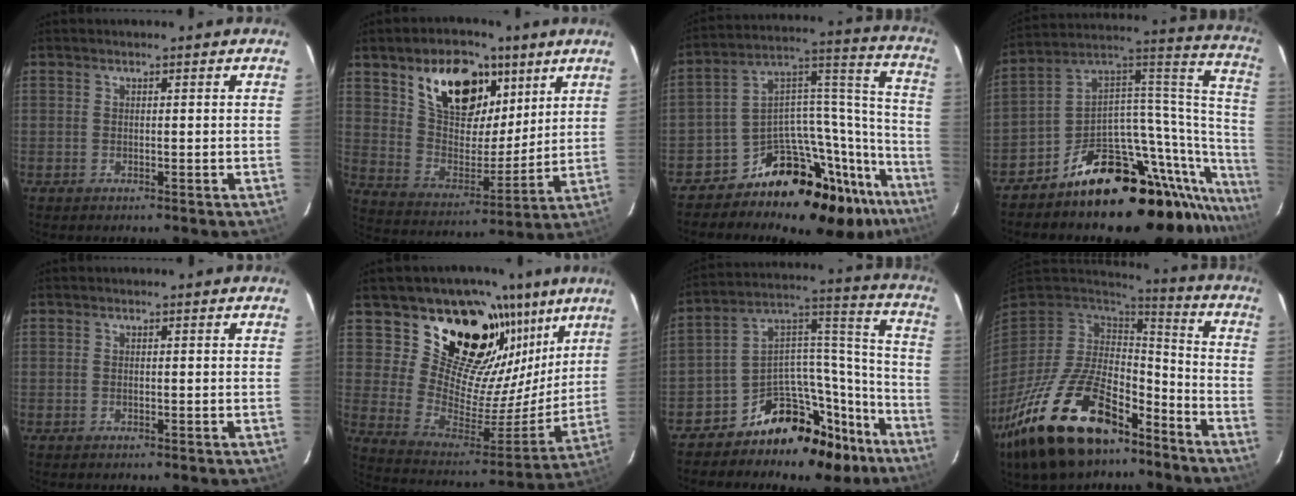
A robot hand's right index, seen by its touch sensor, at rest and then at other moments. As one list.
[{"total": 18.7, "force": [10.0, 10.5, 11.9], "torque": [-0.208, 0.024, 0.185]}, {"total": 24.1, "force": [-19.1, 11.1, 9.7], "torque": [-0.091, 0.092, -0.281]}, {"total": 29.1, "force": [-20.8, 12.0, 16.5], "torque": [-0.171, 0.067, -0.325]}, {"total": 0.5, "force": [-0.1, 0.3, 0.4], "torque": [-0.008, 0.001, -0.002]}, {"total": 26.2, "force": [16.5, 16.1, 12.4], "torque": [-0.214, -0.037, 0.291]}, {"total": 17.8, "force": [-13.5, 9.7, 6.4], "torque": [-0.094, 0.093, -0.192]}, {"total": 27.8, "force": [-17.3, 13.2, 17.2], "torque": [-0.345, -0.023, -0.276]}]